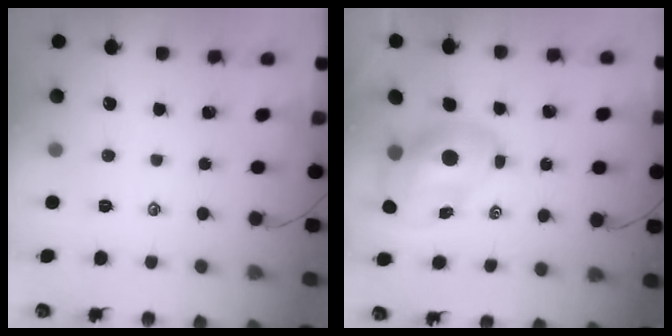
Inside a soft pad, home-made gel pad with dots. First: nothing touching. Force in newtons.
{"total": 11.1, "press": 10.7, "slide": 3.2}